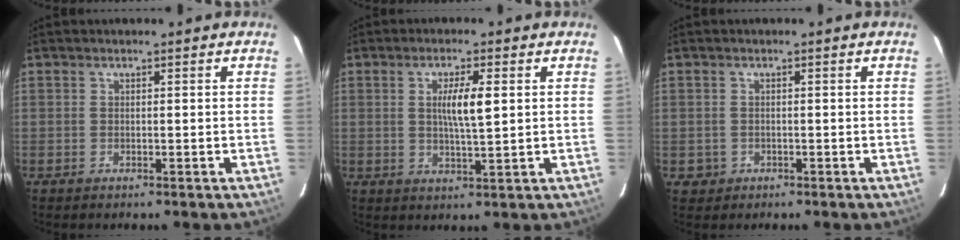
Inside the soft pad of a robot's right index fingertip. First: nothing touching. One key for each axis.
{"total": 5.4, "fx": 1.1, "fy": 0.4, "fz": 5.2, "tx": -0.095, "ty": -0.002, "tz": 0.020}
{"total": 1.9, "fx": -0.5, "fy": 1.8, "fz": 0.0, "tx": 0.003, "ty": 0.007, "tz": -0.005}